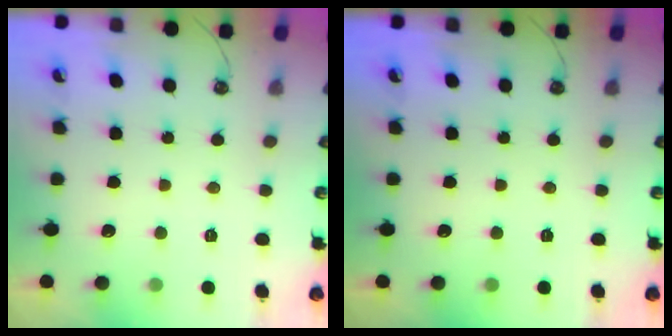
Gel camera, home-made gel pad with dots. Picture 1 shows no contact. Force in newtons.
{"total": 0.0}